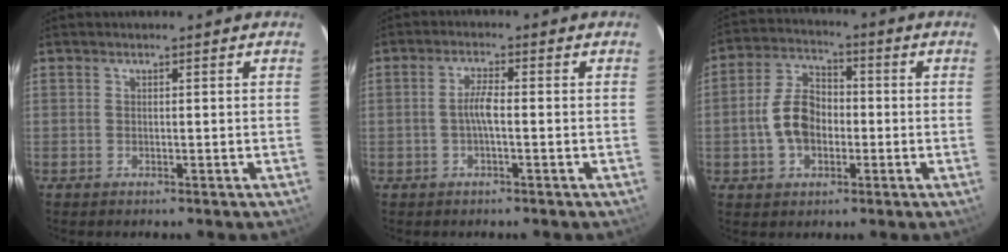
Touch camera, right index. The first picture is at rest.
{"total": 3.1, "force": [-0.7, 0.4, 3.0], "torque": [-0.059, 0.006, -0.012]}
{"total": 9.4, "force": [-1.7, 6.4, 6.7], "torque": [-0.132, 0.023, -0.025]}